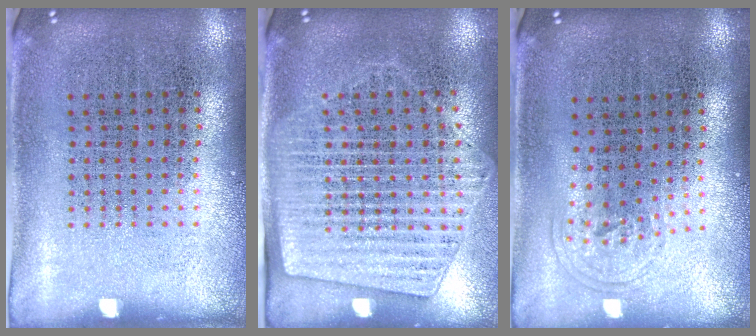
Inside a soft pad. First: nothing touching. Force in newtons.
{"total": 1.8, "press": 1.5, "slide": 1.0}
{"total": 0.8, "press": 0.6, "slide": 0.6}